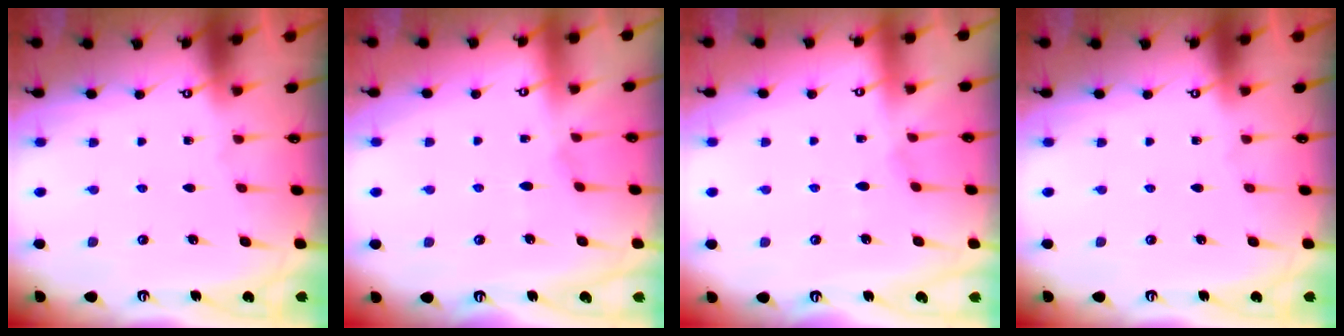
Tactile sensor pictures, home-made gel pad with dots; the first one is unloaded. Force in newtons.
{"total": 2.5, "press": 2.4, "slide": 0.5}
{"total": 2.5, "press": 2.5, "slide": 0.4}
{"total": 0.0}